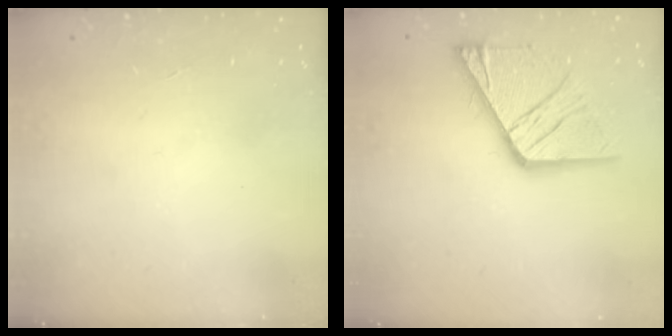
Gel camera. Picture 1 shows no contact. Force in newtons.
{"total": 15.6, "press": 15.5, "slide": 1.6}